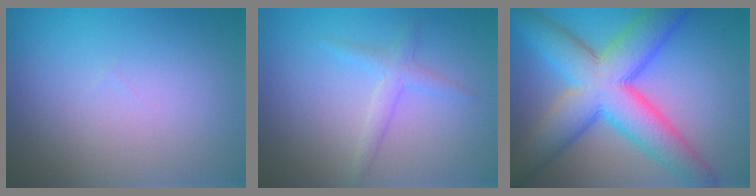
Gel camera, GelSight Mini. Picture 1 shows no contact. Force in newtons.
{"total": 1.7, "press": 1.7, "slide": 0.1}
{"total": 10.7, "press": 10.7, "slide": 0.4}